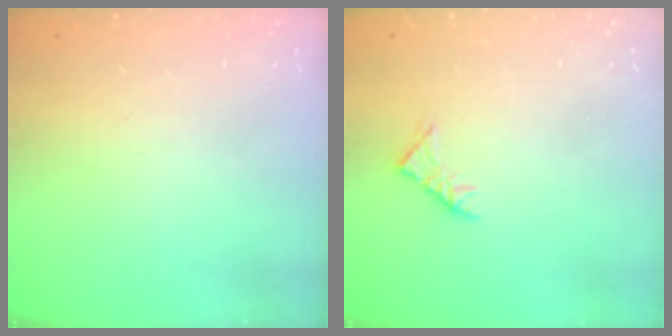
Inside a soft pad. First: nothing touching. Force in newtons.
{"total": 2.9, "press": 2.8, "slide": 0.8}